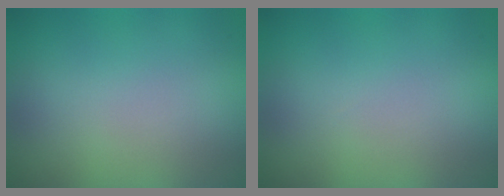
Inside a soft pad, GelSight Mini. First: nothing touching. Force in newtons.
{"total": 0.0}